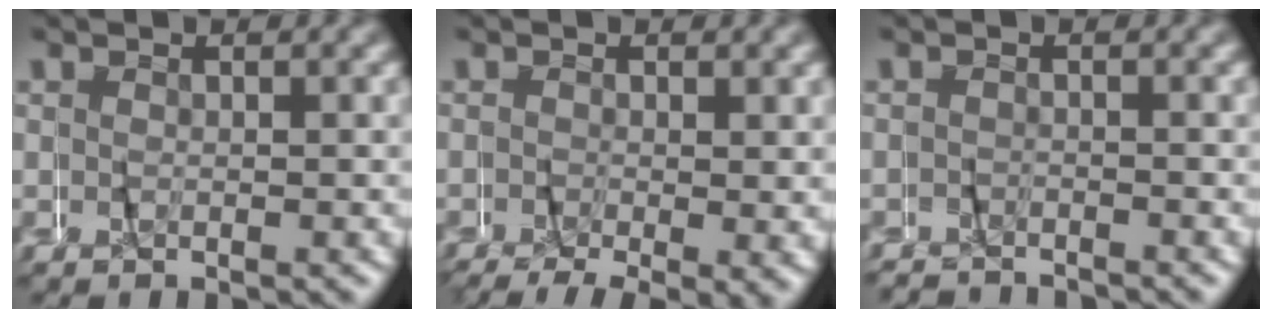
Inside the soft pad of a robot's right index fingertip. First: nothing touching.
{"total": 4.1, "force": [-2.5, 1.7, 2.8], "torque": [-0.036, -0.013, -0.033]}
{"total": 1.4, "force": [-1.0, 0.9, -0.4], "torque": [0.002, 0.005, -0.027]}